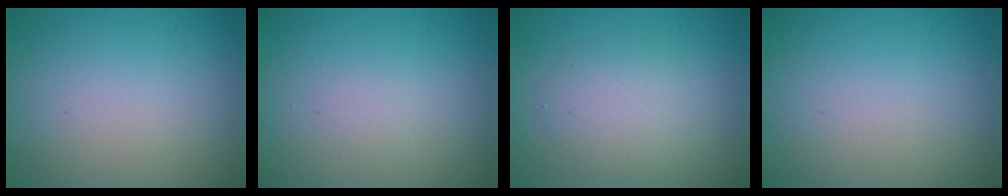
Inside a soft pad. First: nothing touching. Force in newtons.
{"total": 0.0}
{"total": 3.2, "press": 3.2, "slide": 0.1}
{"total": 0.0}